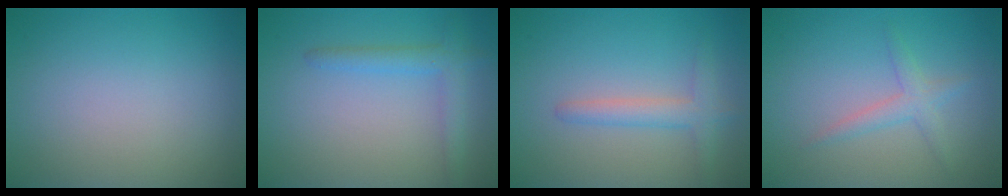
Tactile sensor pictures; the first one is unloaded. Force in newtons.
{"total": 2.3, "press": 2.3, "slide": 0.1}
{"total": 2.3, "press": 2.3, "slide": 0.2}
{"total": 1.9, "press": 1.9, "slide": 0.0}